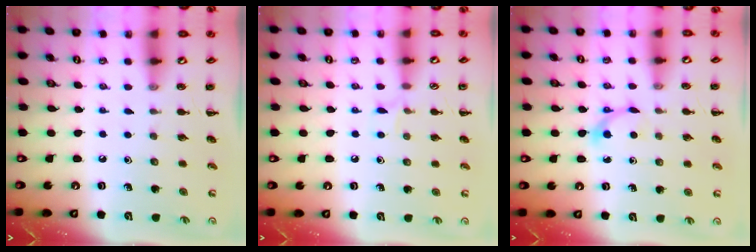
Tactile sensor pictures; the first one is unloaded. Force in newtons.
{"total": 4.3, "press": 4.1, "slide": 1.5}
{"total": 3.9, "press": 3.7, "slide": 1.3}